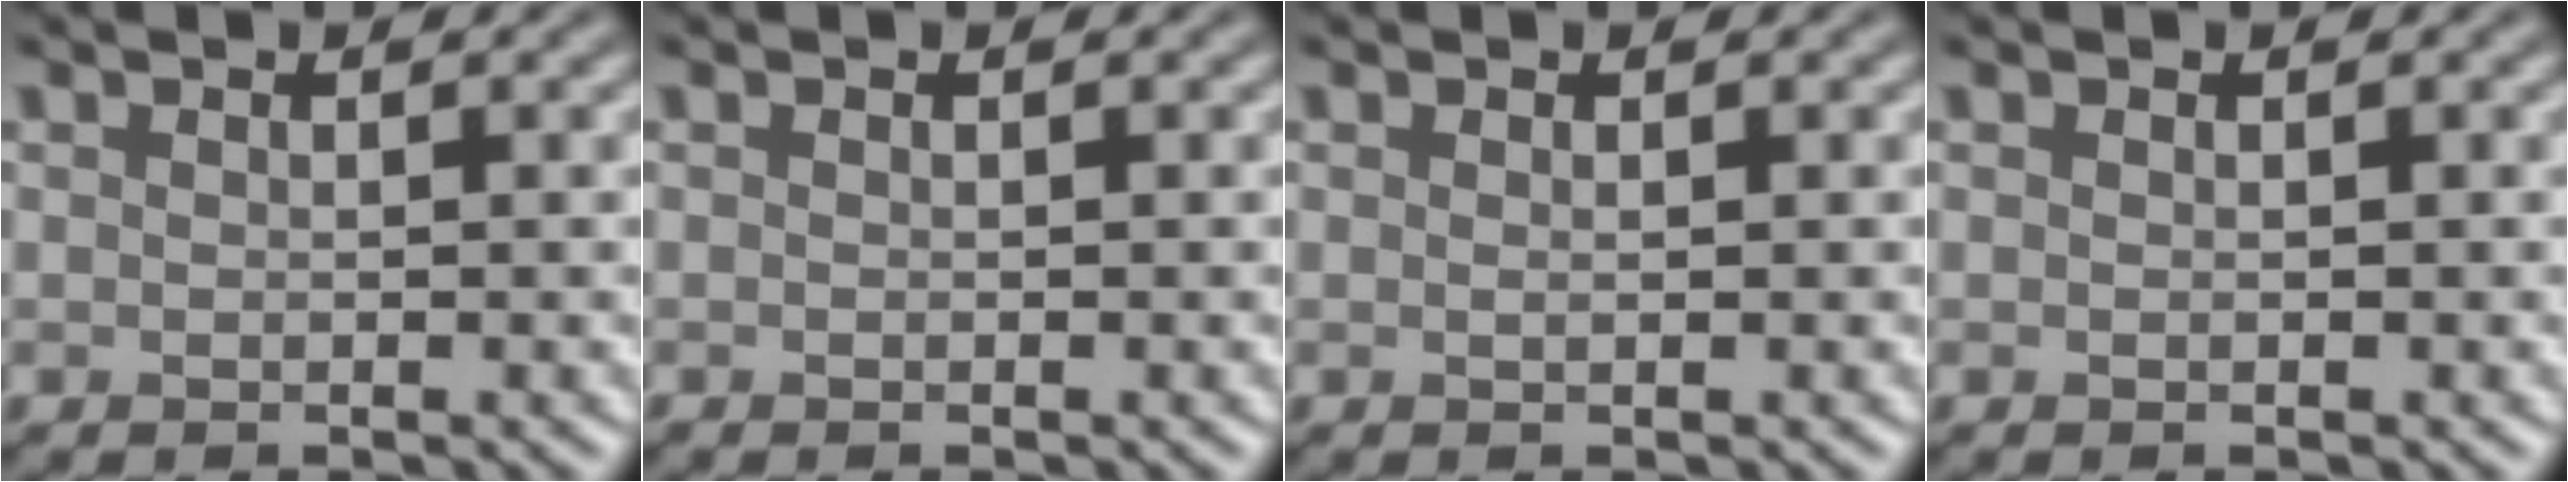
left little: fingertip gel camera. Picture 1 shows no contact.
{"total": 0.0}
{"total": 0.0}
{"total": 0.0}